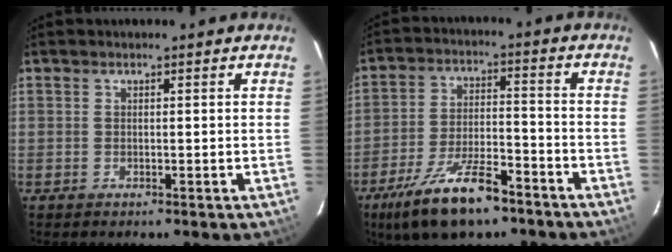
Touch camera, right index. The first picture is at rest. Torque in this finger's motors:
{"motor_torque": [1.11, -1.02, 0.85, 0.18]}